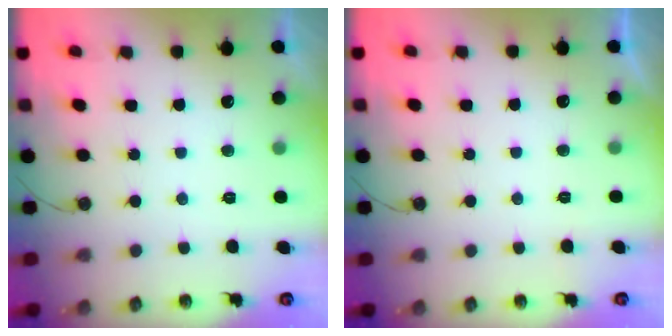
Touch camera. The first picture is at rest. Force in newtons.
{"total": 0.0}